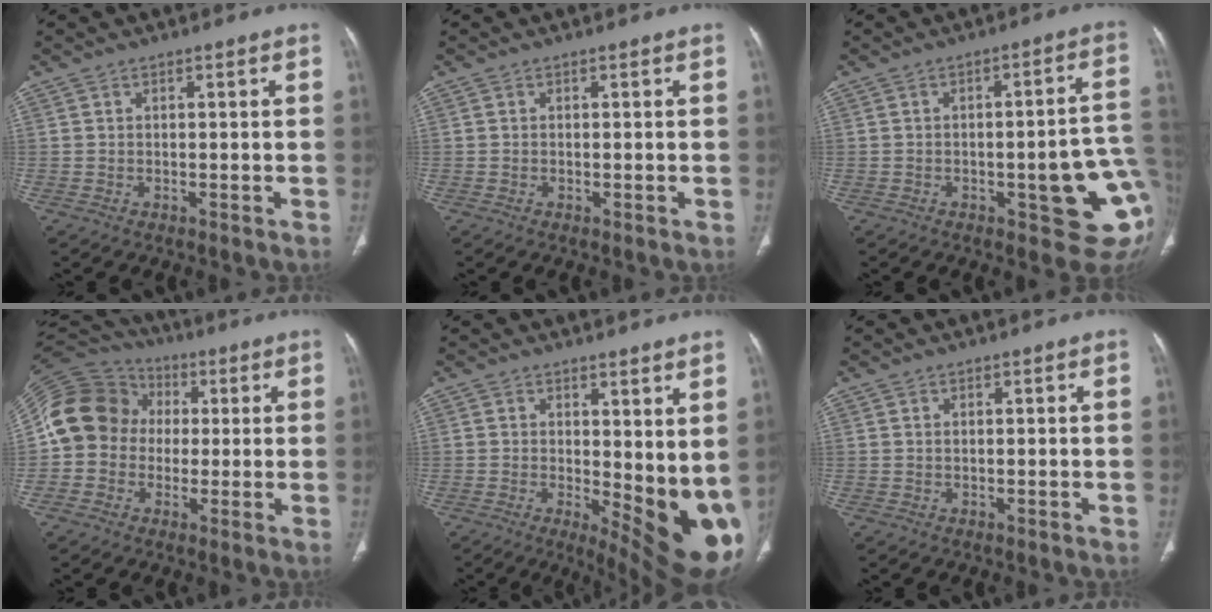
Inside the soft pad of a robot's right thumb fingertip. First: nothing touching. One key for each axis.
{"total": 0.0}
{"total": 16.8, "fx": -3.7, "fy": 5.1, "fz": 15.5, "tx": -0.145, "ty": 0.022, "tz": -0.028}
{"total": 15.5, "fx": 0.8, "fy": 13.6, "fz": 7.6, "tx": -0.144, "ty": 0.040, "tz": 0.006}
{"total": 12.1, "fx": 1.0, "fy": 4.8, "fz": 11.0, "tx": -0.131, "ty": -0.033, "tz": 0.025}
{"total": 0.0}